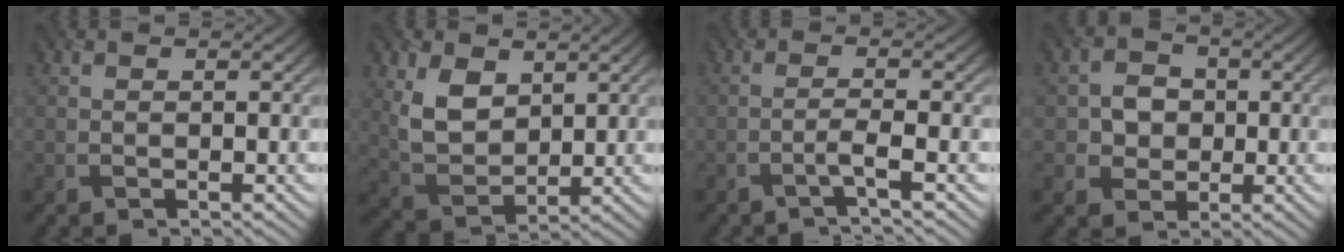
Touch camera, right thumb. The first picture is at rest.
{"total": 7.0, "force": [3.0, 4.6, 4.4], "torque": [-0.106, -0.012, 0.058]}
{"total": 2.2, "force": [-1.2, 0.0, 1.8], "torque": [-0.033, 0.013, -0.035]}
{"total": 4.1, "force": [-0.1, 3.8, 1.6], "torque": [-0.036, -0.004, -0.016]}